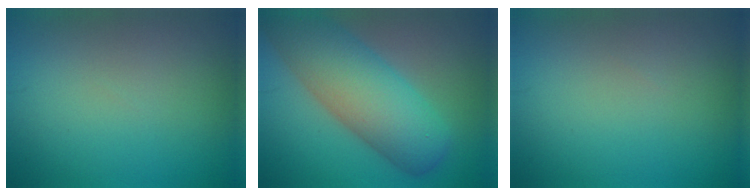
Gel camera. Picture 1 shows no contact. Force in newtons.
{"total": 9.5, "press": 9.5, "slide": 0.5}
{"total": 0.0}